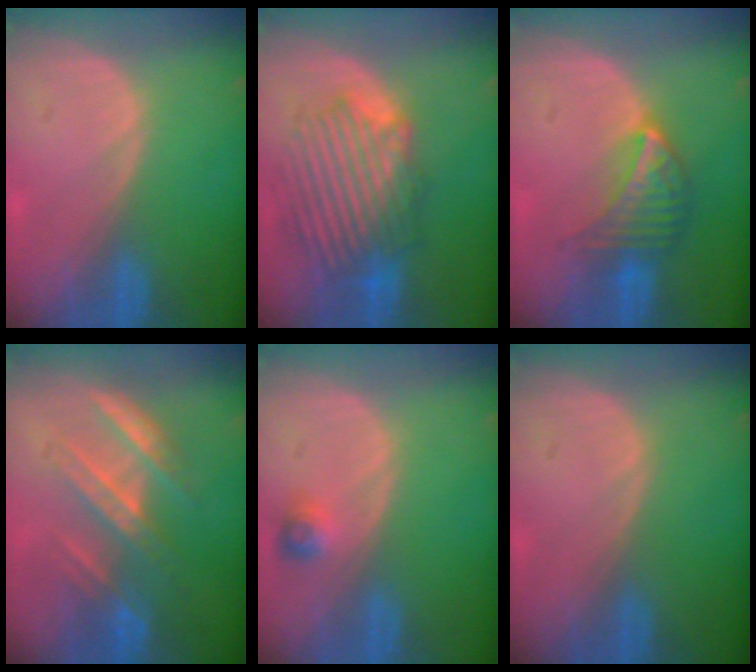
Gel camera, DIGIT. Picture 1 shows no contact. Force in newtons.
{"total": 9.1, "press": 9.1, "slide": 0.8}
{"total": 7.1, "press": 6.3, "slide": 3.3}
{"total": 7.1, "press": 6.8, "slide": 1.9}
{"total": 2.5, "press": 2.3, "slide": 1.0}
{"total": 0.0}